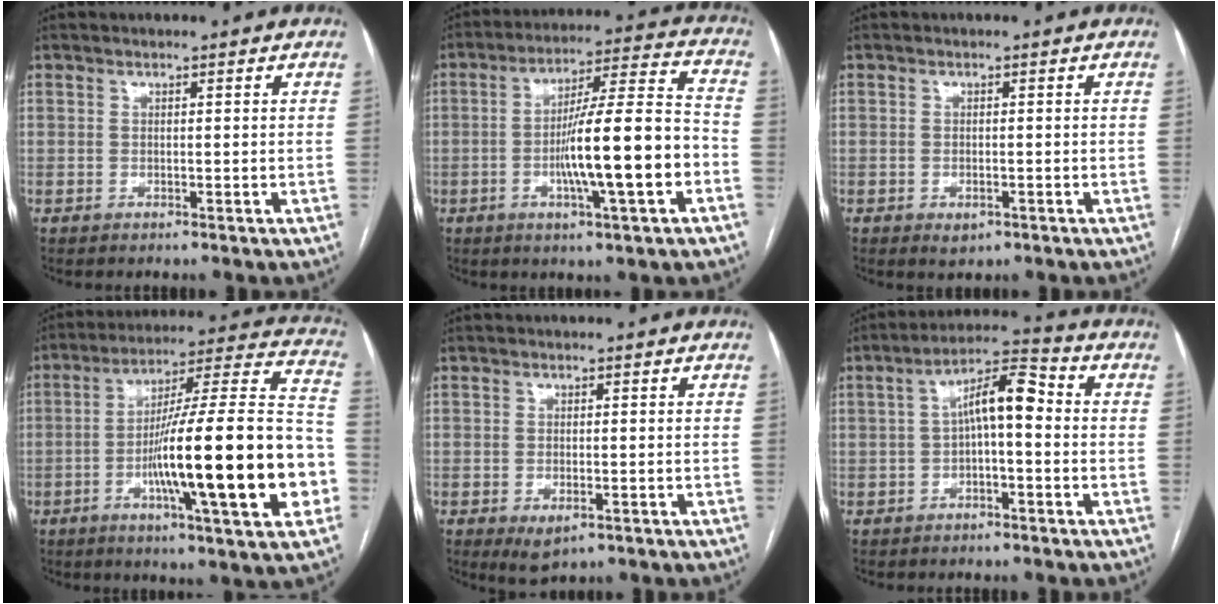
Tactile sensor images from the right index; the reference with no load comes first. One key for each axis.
{"total": 15.5, "fx": -4.1, "fy": 0.8, "fz": 14.9, "tx": -0.243, "ty": 0.009, "tz": -0.065}
{"total": 2.0, "fx": -1.0, "fy": 1.1, "fz": 1.3, "tx": -0.016, "ty": 0.000, "tz": -0.007}
{"total": 25.9, "fx": -6.6, "fy": 1.5, "fz": 25.0, "tx": -0.322, "ty": 0.006, "tz": -0.106}
{"total": 3.5, "fx": -1.6, "fy": 1.6, "fz": 2.6, "tx": -0.044, "ty": -0.005, "tz": -0.015}
{"total": 7.9, "fx": 0.1, "fy": 2.2, "fz": 7.6, "tx": -0.131, "ty": 0.035, "tz": -0.002}